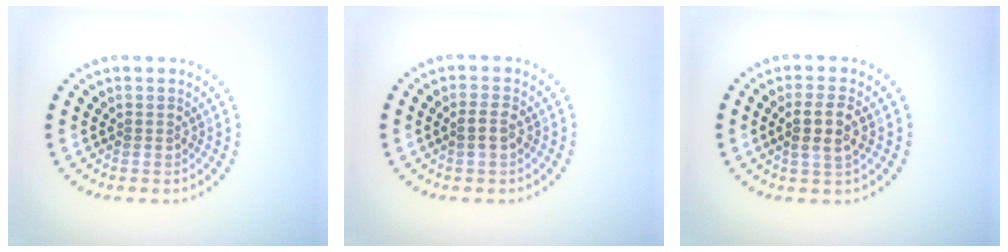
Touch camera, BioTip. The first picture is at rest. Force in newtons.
{"total": 1.3, "press": 1.3, "slide": 0.3}
{"total": 2.8, "press": 2.6, "slide": 0.9}